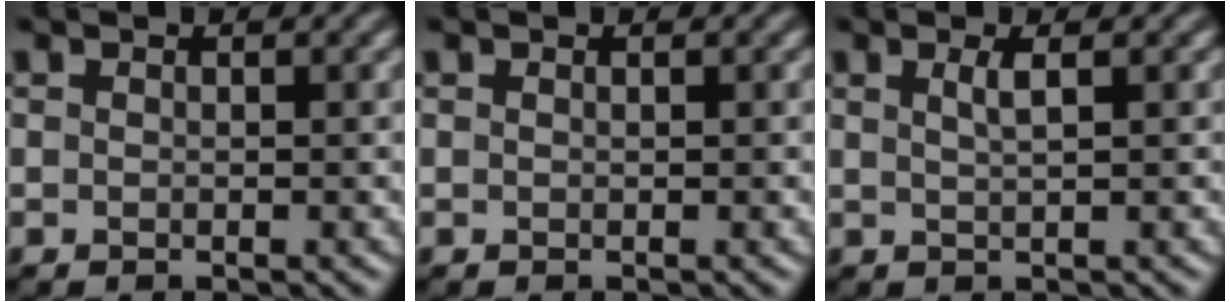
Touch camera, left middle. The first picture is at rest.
{"total": 0.0}
{"total": 1.7, "force": [0.6, 0.5, 1.5], "torque": [-0.020, 0.003, 0.008]}